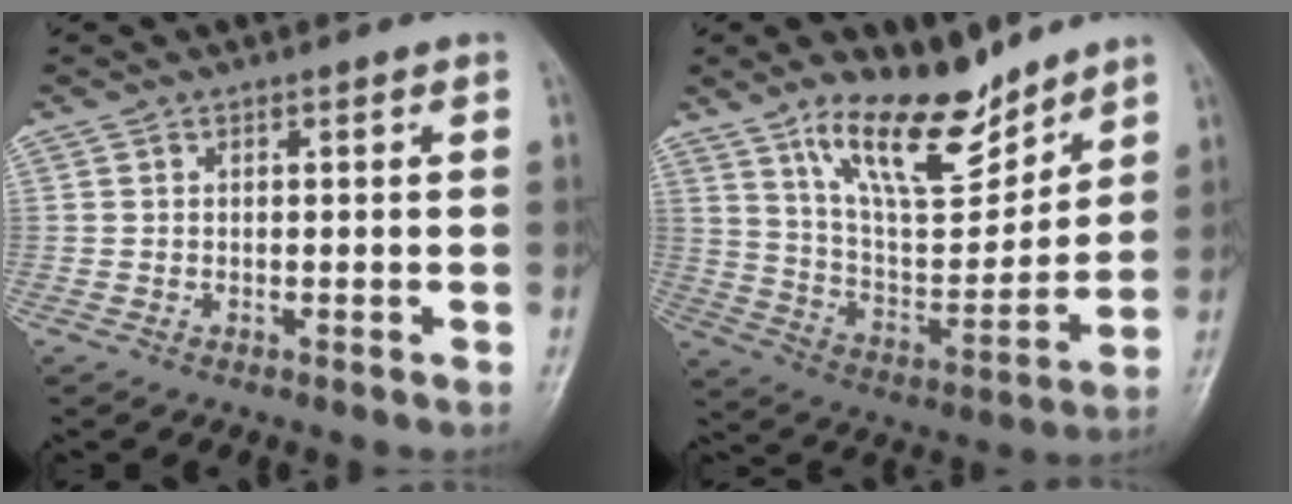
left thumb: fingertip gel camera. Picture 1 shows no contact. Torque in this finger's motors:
{"motor_torque": [1.37, 1.27, 1.43, -1.34, 0.12]}